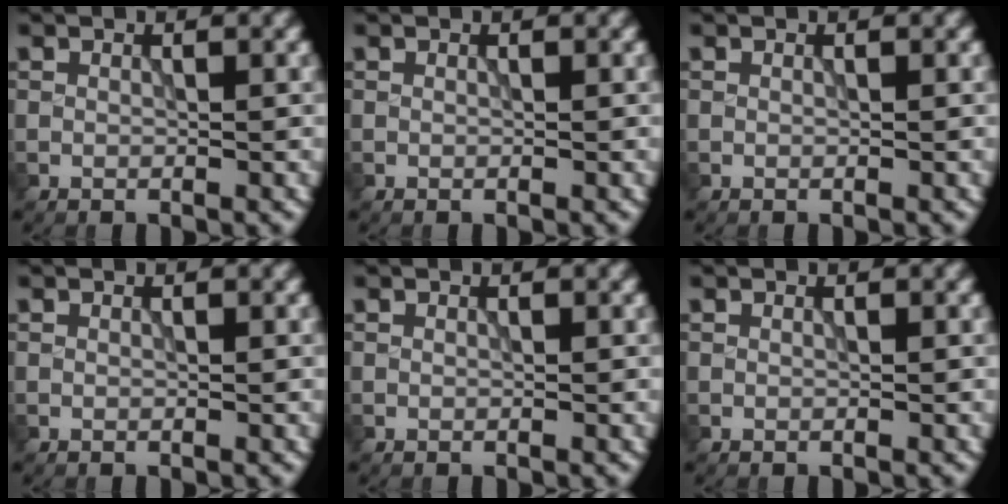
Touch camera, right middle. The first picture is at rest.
{"total": 0.0}
{"total": 0.0}
{"total": 0.0}
{"total": 0.0}
{"total": 0.0}